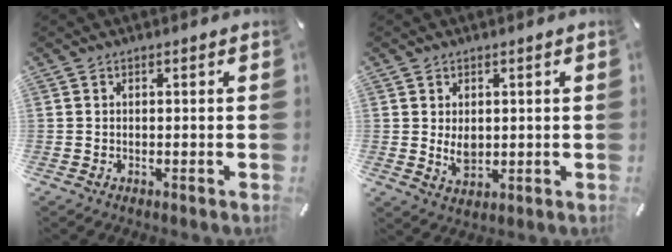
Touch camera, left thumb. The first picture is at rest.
{"total": 4.0, "force": [0.6, 2.9, 2.7], "torque": [-0.058, -0.004, 0.009]}